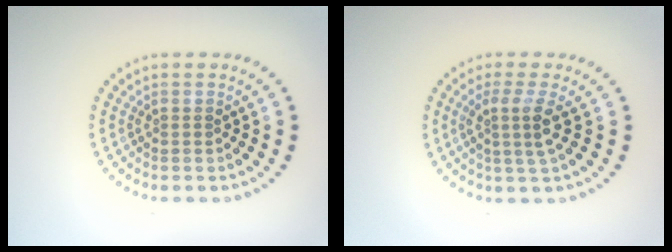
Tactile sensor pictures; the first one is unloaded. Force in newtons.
{"total": 2.7, "press": 2.0, "slide": 1.8}